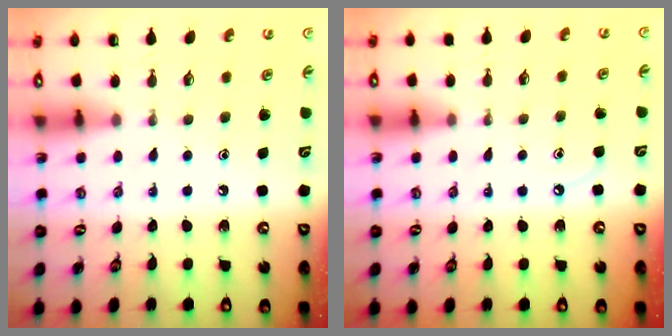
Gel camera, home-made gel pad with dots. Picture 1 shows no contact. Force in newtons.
{"total": 3.8, "press": 3.8, "slide": 0.5}